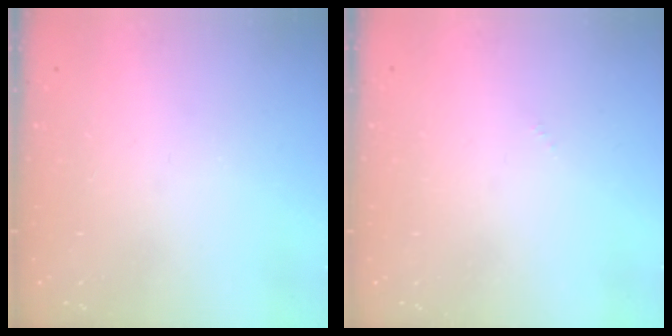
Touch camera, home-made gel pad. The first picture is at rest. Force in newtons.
{"total": 0.0}